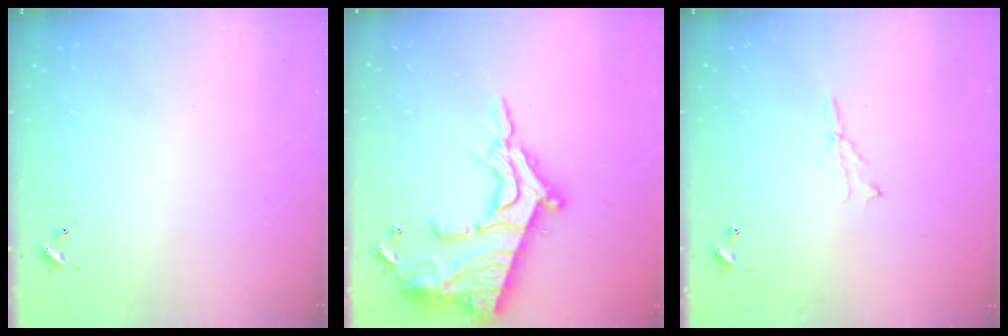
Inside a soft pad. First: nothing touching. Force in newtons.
{"total": 22.5, "press": 22.4, "slide": 1.6}
{"total": 3.9, "press": 3.9, "slide": 0.4}